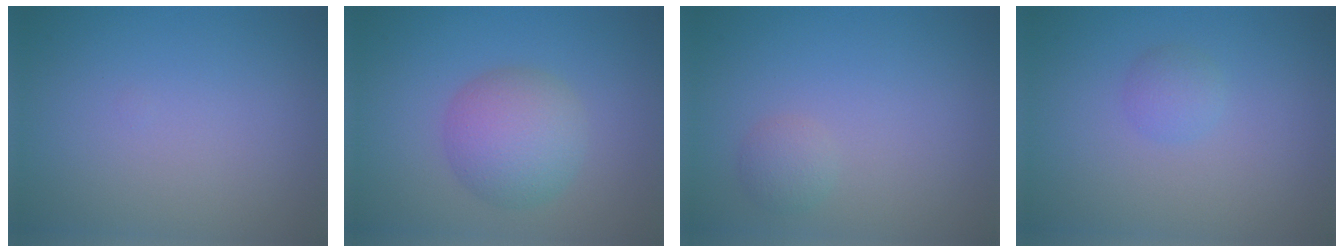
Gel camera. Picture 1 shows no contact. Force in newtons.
{"total": 5.0, "press": 5.0, "slide": 0.3}
{"total": 1.3, "press": 1.3, "slide": 0.0}
{"total": 1.3, "press": 1.3, "slide": 0.0}